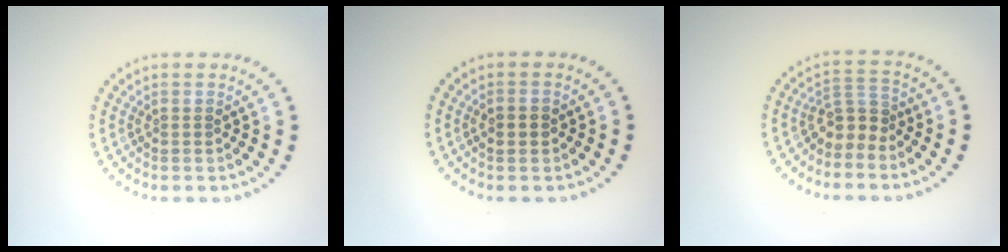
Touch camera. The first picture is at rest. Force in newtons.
{"total": 2.0, "press": 2.0, "slide": 0.1}
{"total": 2.6, "press": 1.9, "slide": 1.8}